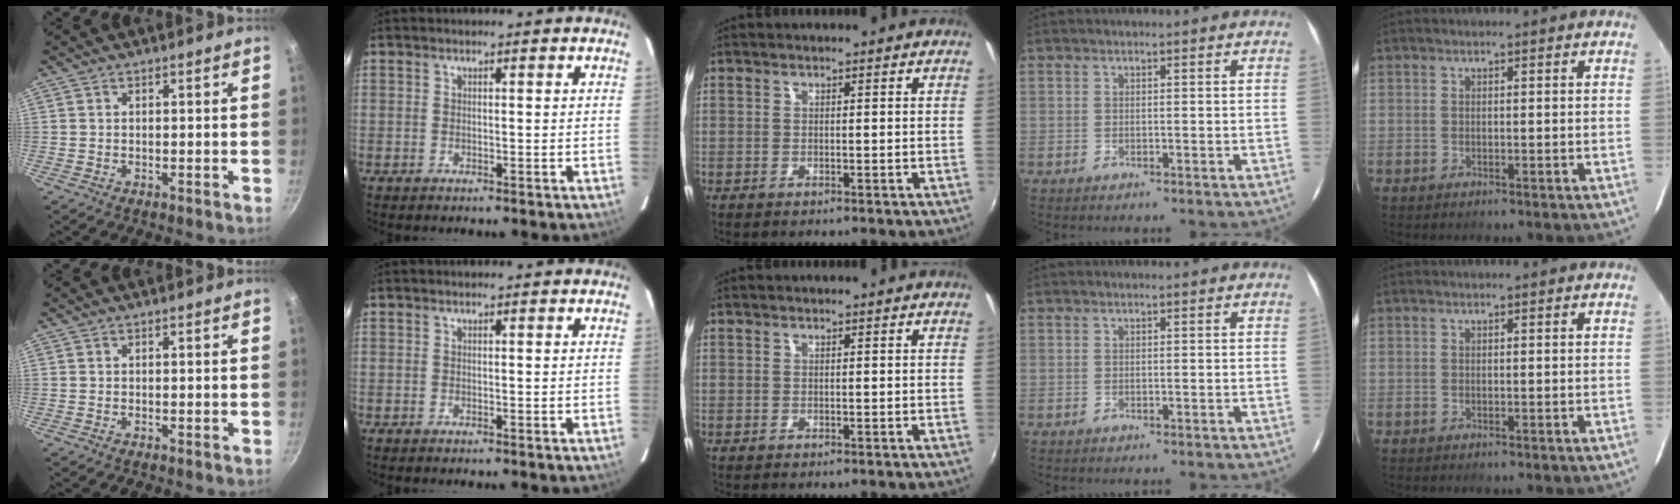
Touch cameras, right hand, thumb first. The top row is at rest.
{}